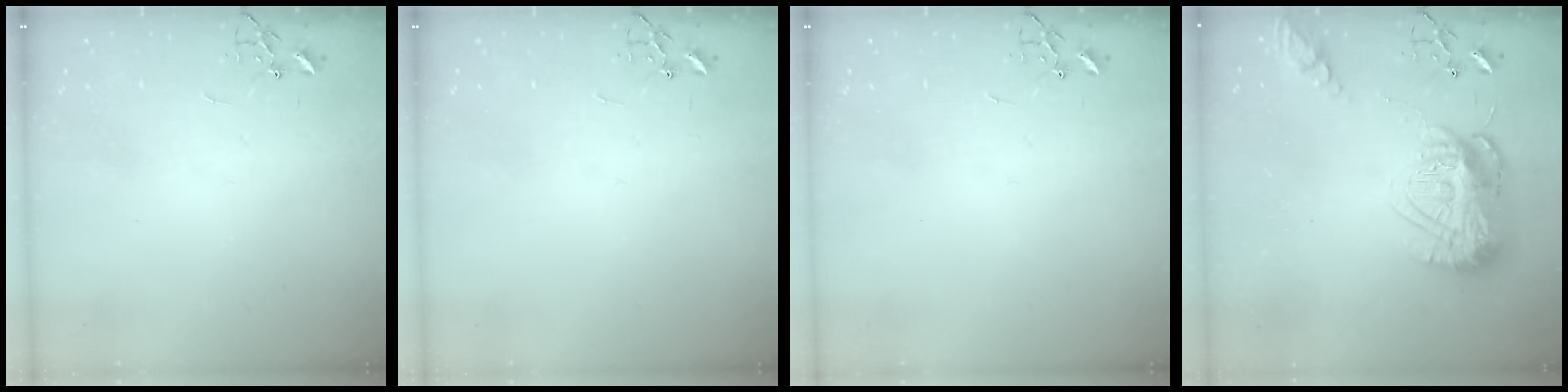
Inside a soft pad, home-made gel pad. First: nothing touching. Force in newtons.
{"total": 0.0}
{"total": 0.0}
{"total": 18.0, "press": 17.9, "slide": 1.8}